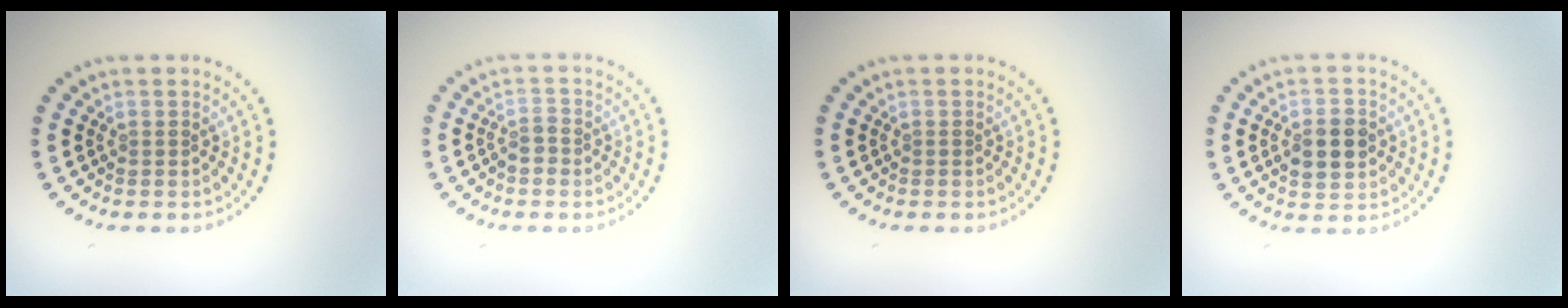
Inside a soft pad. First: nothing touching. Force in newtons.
{"total": 1.6, "press": 1.3, "slide": 0.9}
{"total": 0.0}
{"total": 3.7, "press": 3.7, "slide": 0.1}